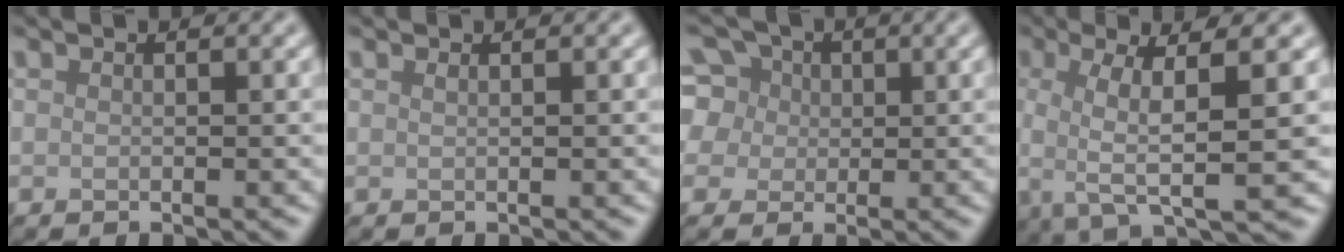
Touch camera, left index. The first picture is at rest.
{"total": 0.6, "force": [0.3, 0.3, 0.4], "torque": [-0.003, 0.003, 0.004]}
{"total": 9.3, "force": [3.8, 7.6, 3.8], "torque": [-0.091, 0.039, 0.045]}
{"total": 7.5, "force": [0.6, 1.8, 7.2], "torque": [-0.114, 0.005, 0.003]}